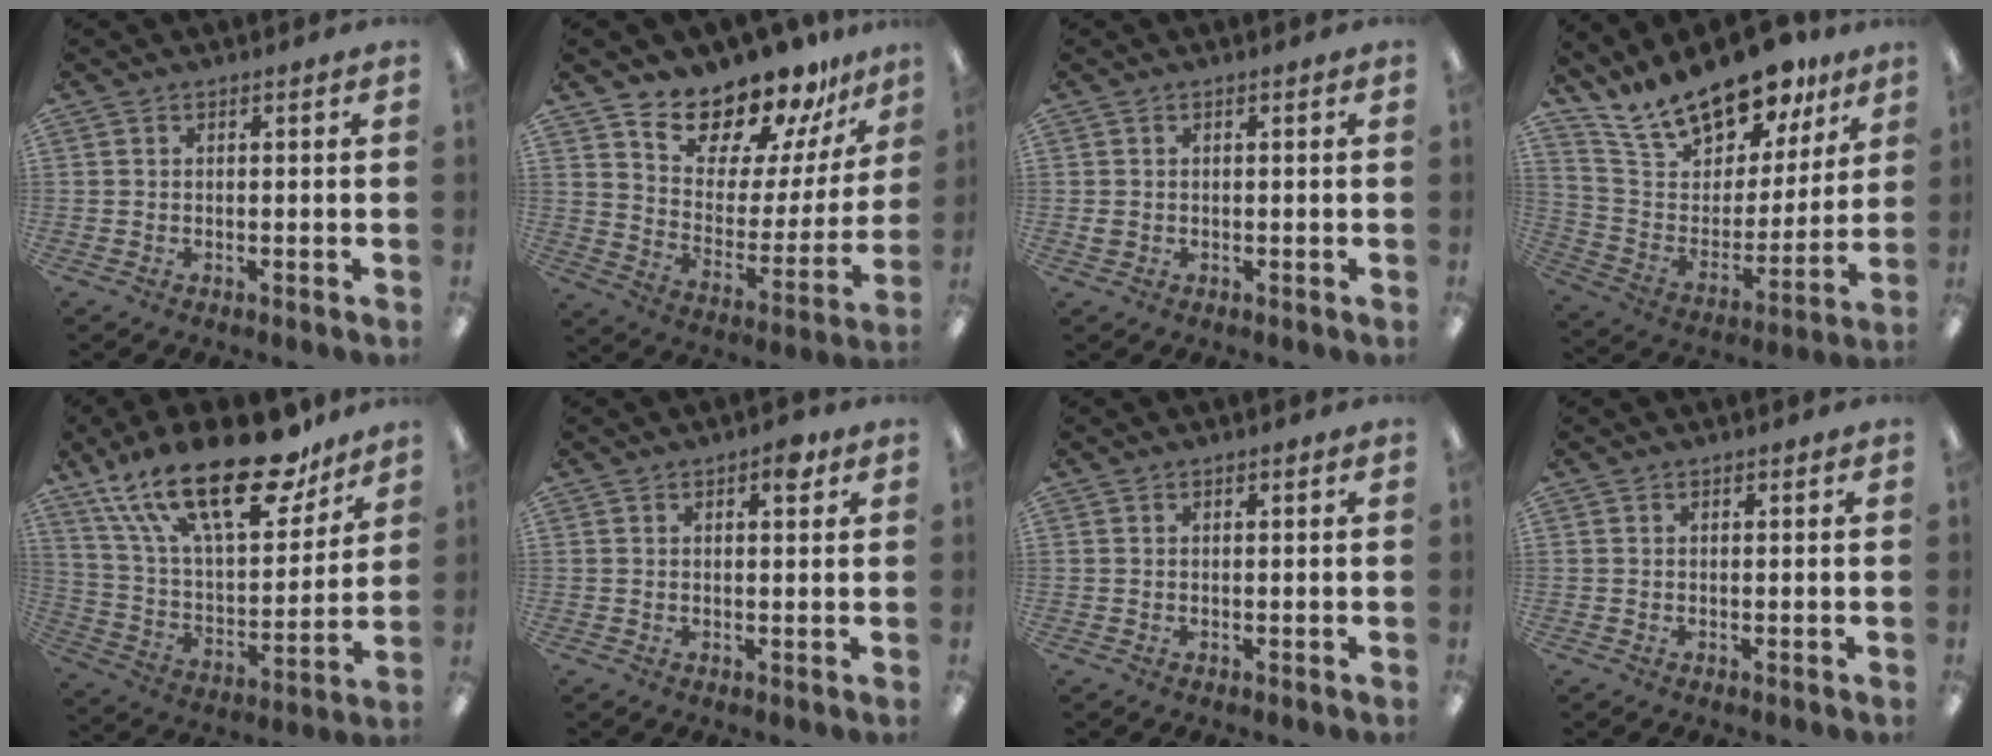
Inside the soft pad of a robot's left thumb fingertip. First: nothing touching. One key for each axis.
{"total": 16.8, "fx": 15.4, "fy": 5.5, "fz": 3.8, "tx": -0.071, "ty": -0.140, "tz": 0.274}
{"total": 1.1, "fx": 0.1, "fy": 0.9, "fz": 0.5, "tx": -0.010, "ty": 0.004, "tz": 0.000}
{"total": 20.3, "fx": 17.0, "fy": 7.8, "fz": 7.8, "tx": -0.148, "ty": -0.121, "tz": 0.303}
{"total": 27.2, "fx": 17.4, "fy": 11.0, "fz": 17.8, "tx": -0.299, "ty": -0.102, "tz": 0.297}
{"total": 4.0, "fx": 2.4, "fy": 1.6, "fz": 2.8, "tx": -0.029, "ty": -0.008, "tz": 0.034}
{"total": 0.8, "fx": 0.6, "fy": 0.3, "fz": 0.4, "tx": 0.000, "ty": -0.002, "tz": 0.009}
{"total": 0.6, "fx": 0.5, "fy": 0.3, "fz": 0.2, "tx": 0.004, "ty": -0.001, "tz": 0.007}